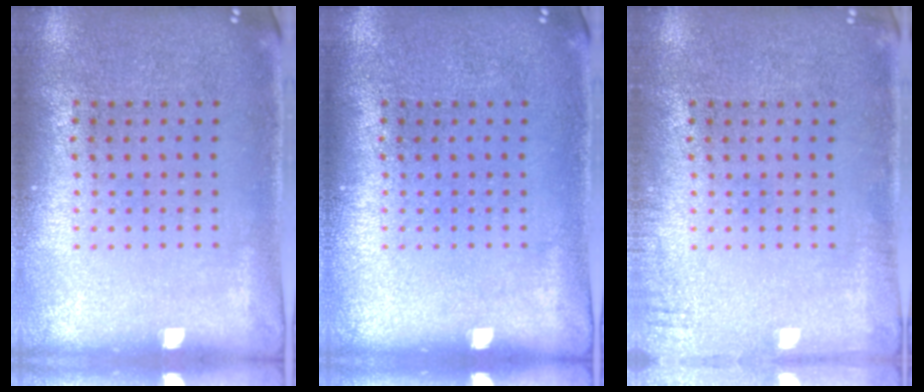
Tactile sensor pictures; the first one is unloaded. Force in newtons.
{"total": 0.0}
{"total": 1.3, "press": 1.3, "slide": 0.1}